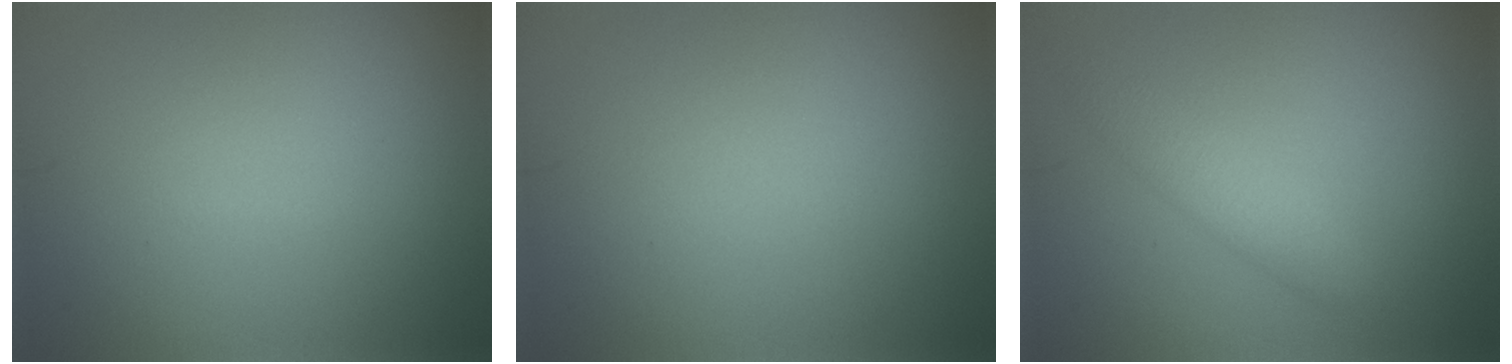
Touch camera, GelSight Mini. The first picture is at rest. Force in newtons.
{"total": 0.0}
{"total": 2.3, "press": 2.3, "slide": 0.1}